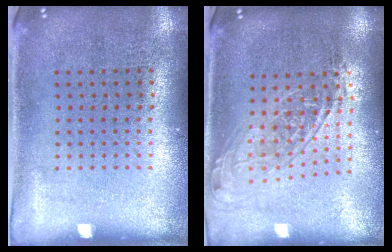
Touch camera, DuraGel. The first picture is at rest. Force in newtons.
{"total": 1.5, "press": 1.3, "slide": 0.9}